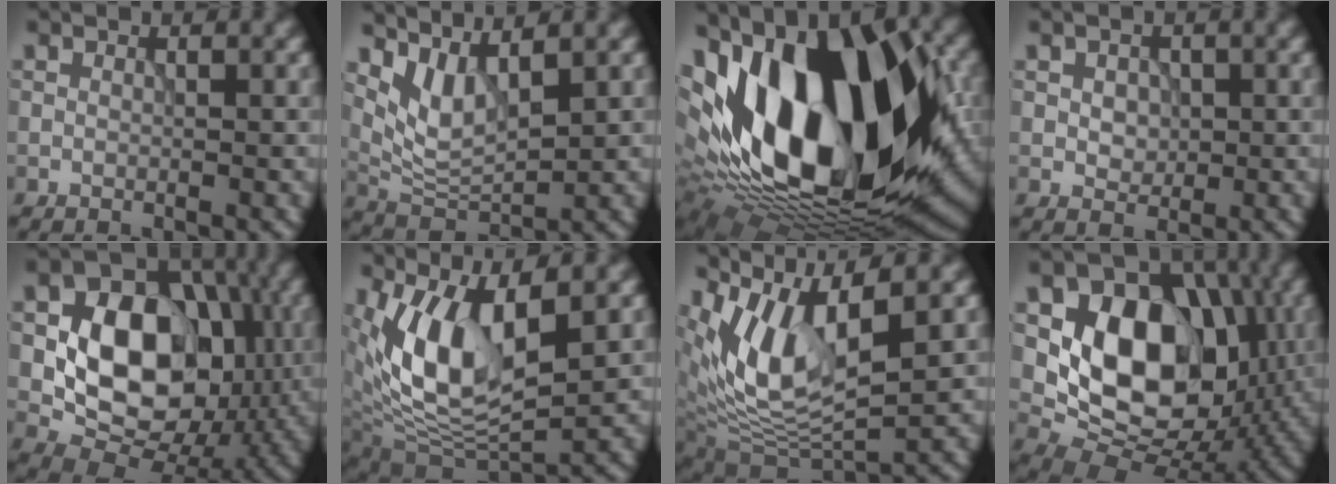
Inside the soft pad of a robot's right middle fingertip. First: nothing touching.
{"total": 4.4, "force": [2.4, 1.8, 3.2], "torque": [-0.071, -0.015, 0.051]}
{"total": 18.5, "force": [1.6, 10.0, 15.6], "torque": [-0.256, 0.003, 0.012]}
{"total": 1.9, "force": [0.2, 1.5, 1.2], "torque": [-0.025, 0.000, 0.000]}
{"total": 12.0, "force": [0.0, 8.8, 8.1], "torque": [-0.129, -0.001, -0.002]}
{"total": 8.6, "force": [2.0, 4.0, 7.4], "torque": [-0.150, -0.016, 0.038]}
{"total": 8.6, "force": [3.3, 3.3, 7.2], "torque": [-0.145, -0.009, 0.068]}
{"total": 11.7, "force": [1.4, 8.5, 7.9], "torque": [-0.129, -0.008, 0.022]}